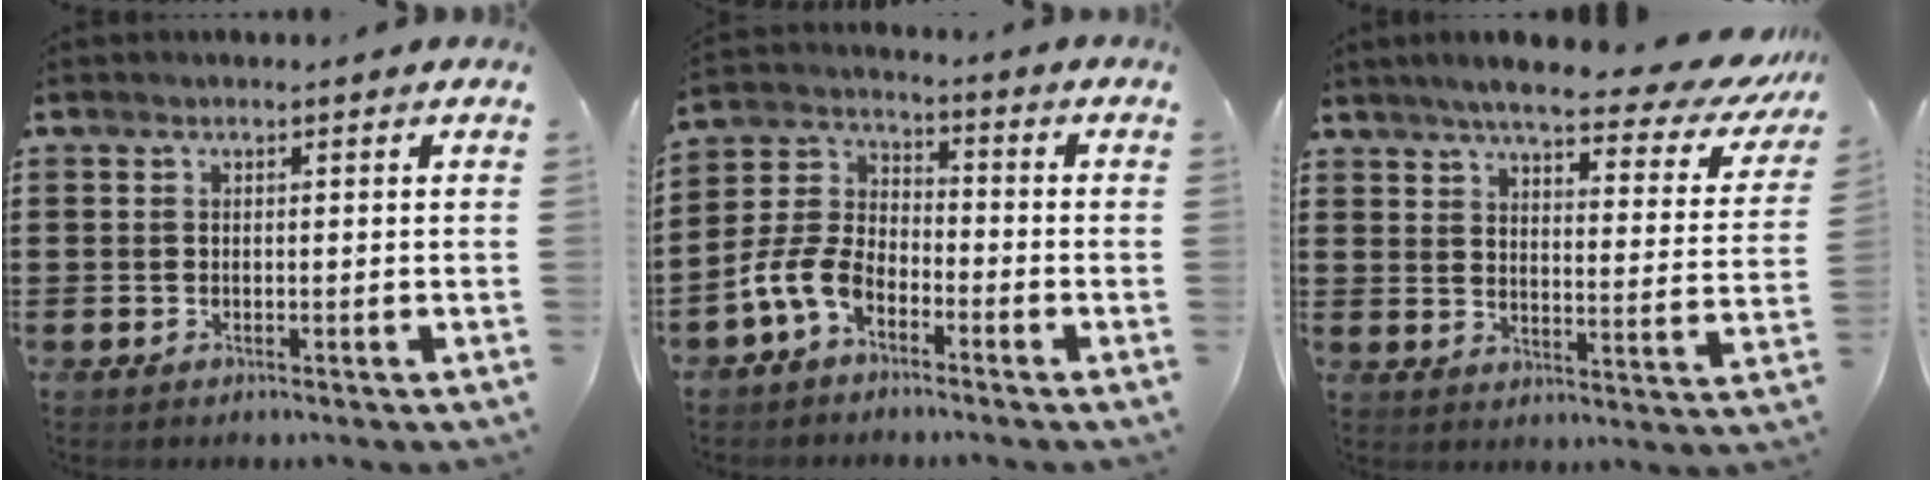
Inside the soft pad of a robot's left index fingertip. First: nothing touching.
{"total": 7.2, "force": [-4.6, 3.7, 4.1], "torque": [-0.122, -0.003, -0.099]}
{"total": 7.1, "force": [6.0, 0.7, 3.7], "torque": [-0.081, -0.040, 0.098]}